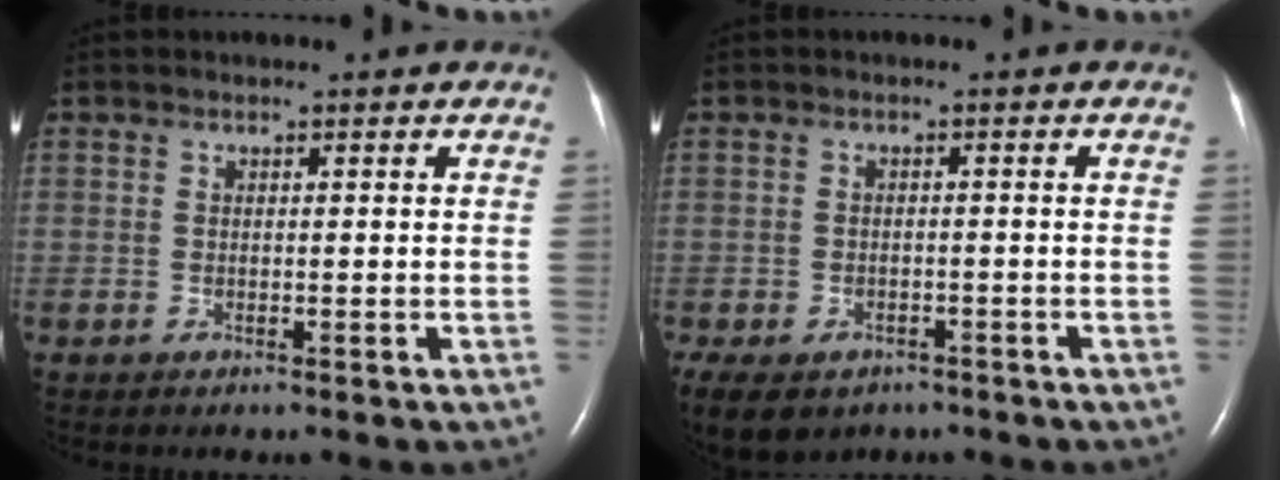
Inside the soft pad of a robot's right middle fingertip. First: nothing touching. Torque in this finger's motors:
{"motor_torque": [0.65, -0.60, 0.04, 0.08]}